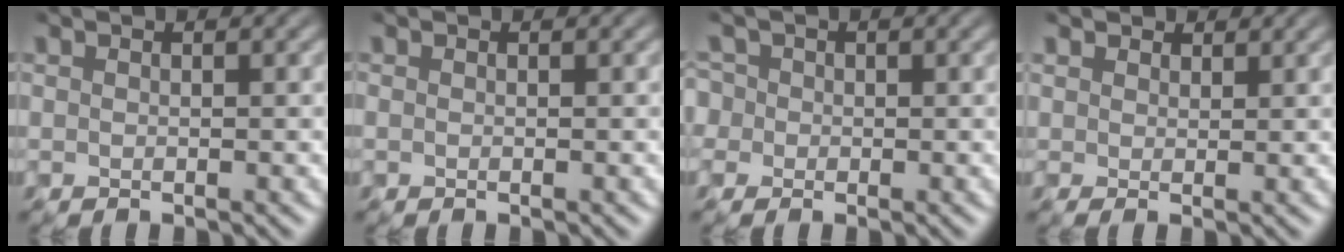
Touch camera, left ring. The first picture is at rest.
{"total": 0.0}
{"total": 2.5, "force": [0.6, 2.2, 0.8], "torque": [0.005, 0.018, -0.014]}
{"total": 1.4, "force": [1.0, 0.9, 0.4], "torque": [-0.006, 0.000, 0.014]}